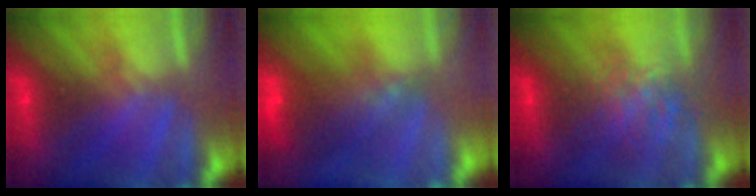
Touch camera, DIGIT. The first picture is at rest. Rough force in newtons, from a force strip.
{"total": 5.8}
{"total": 2.3}